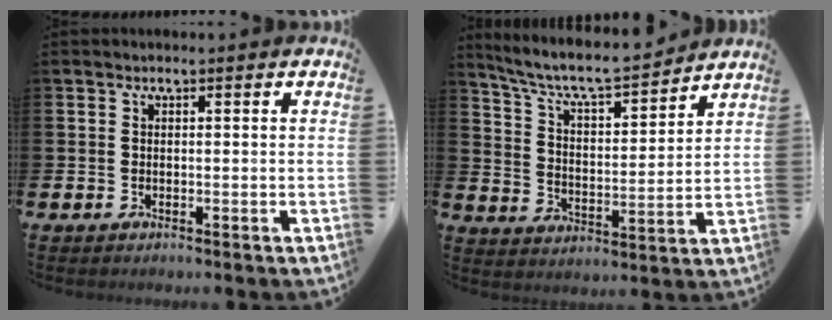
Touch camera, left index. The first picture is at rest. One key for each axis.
{"total": 7.6, "fx": 7.0, "fy": 1.2, "fz": 2.6, "tx": -0.086, "ty": -0.052, "tz": 0.120}